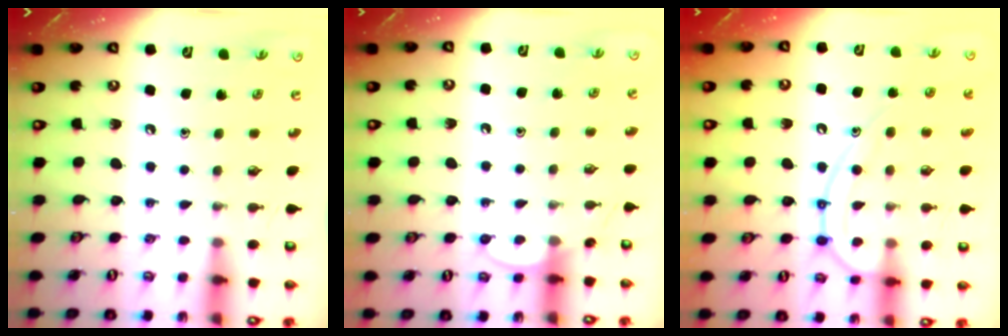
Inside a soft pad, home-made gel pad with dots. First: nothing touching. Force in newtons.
{"total": 6.1, "press": 6.1, "slide": 0.6}
{"total": 14.0, "press": 14.0, "slide": 1.3}